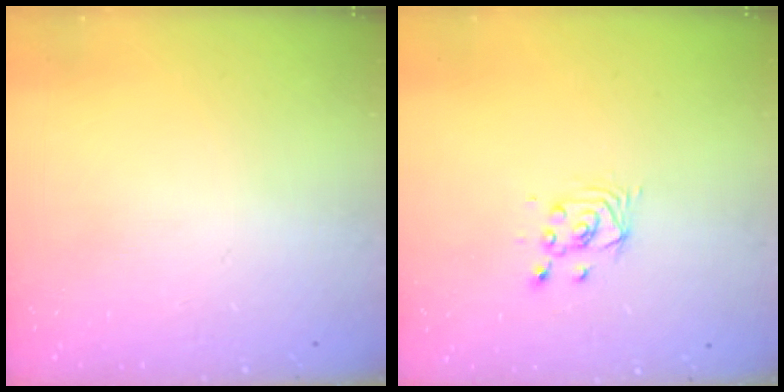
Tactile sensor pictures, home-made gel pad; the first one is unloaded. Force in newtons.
{"total": 2.6, "press": 2.6, "slide": 0.1}